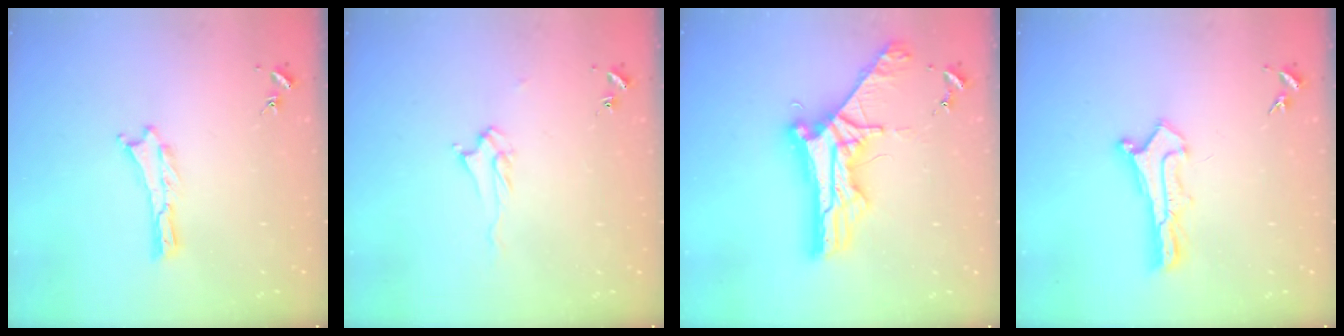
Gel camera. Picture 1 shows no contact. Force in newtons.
{"total": 2.5, "press": 2.4, "slide": 0.4}
{"total": 10.7, "press": 10.7, "slide": 0.9}
{"total": 1.1, "press": 1.1, "slide": 0.1}